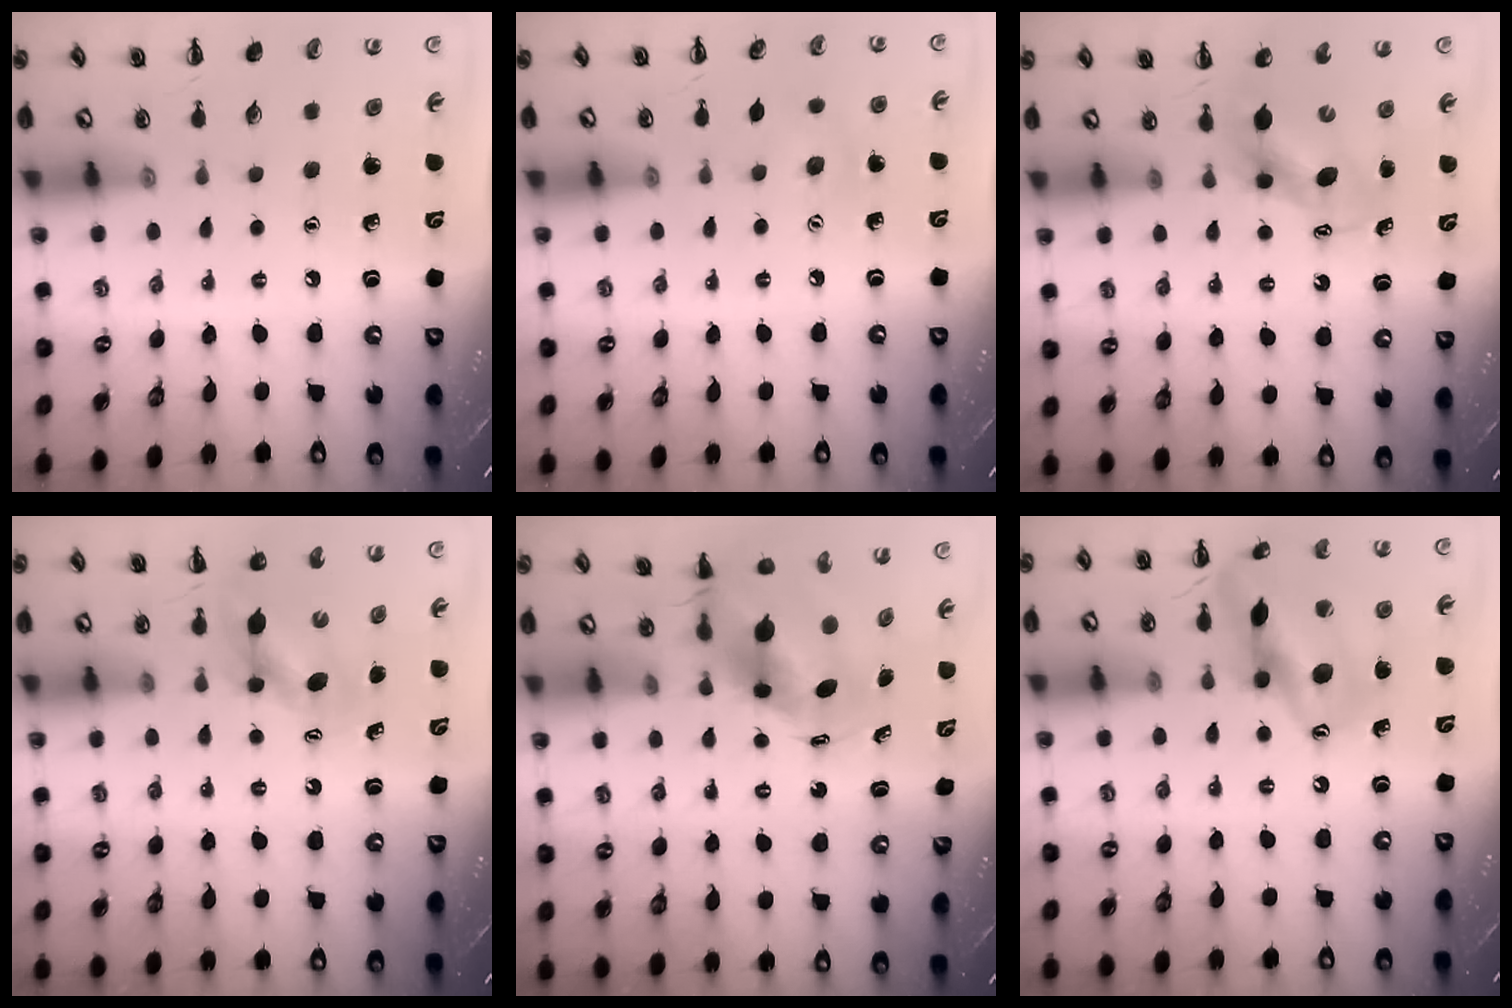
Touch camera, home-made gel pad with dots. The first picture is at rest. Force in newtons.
{"total": 6.3, "press": 6.1, "slide": 1.5}
{"total": 6.4, "press": 6.4, "slide": 0.8}
{"total": 6.3, "press": 6.3, "slide": 0.6}
{"total": 5.8, "press": 5.6, "slide": 1.4}
{"total": 16.2, "press": 16.0, "slide": 2.5}